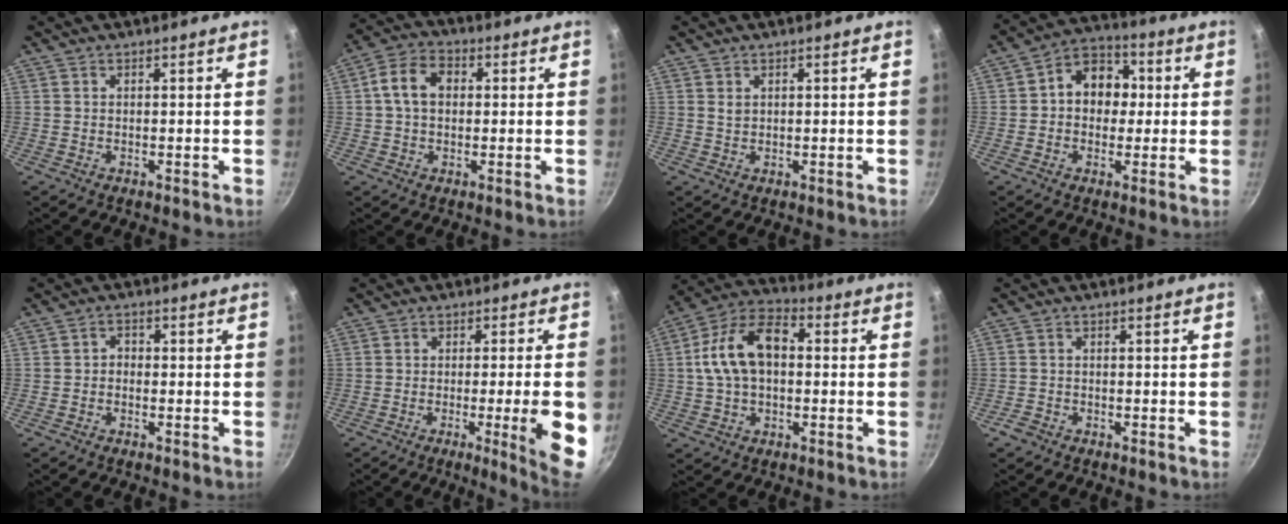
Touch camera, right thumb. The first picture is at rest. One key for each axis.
{"total": 7.8, "fx": 0.9, "fy": 5.7, "fz": 5.2, "tx": -0.081, "ty": 0.018, "tz": 0.004}
{"total": 1.1, "fx": 0.5, "fy": 0.7, "fz": 0.6, "tx": -0.011, "ty": -0.002, "tz": 0.011}
{"total": 10.1, "fx": 0.8, "fy": 8.1, "fz": 5.9, "tx": -0.039, "ty": 0.024, "tz": -0.005}
{"total": 1.3, "fx": -0.4, "fy": 1.0, "fz": 0.6, "tx": -0.009, "ty": 0.007, "tz": -0.010}
{"total": 10.7, "fx": -2.4, "fy": 0.6, "fz": 10.4, "tx": -0.131, "ty": 0.002, "tz": -0.030}
{"total": 13.8, "fx": 0.9, "fy": 8.6, "fz": 10.8, "tx": -0.178, "ty": 0.036, "tz": 0.001}
{"total": 1.7, "fx": -1.3, "fy": 1.0, "fz": 0.5, "tx": -0.015, "ty": 0.011, "tz": -0.027}